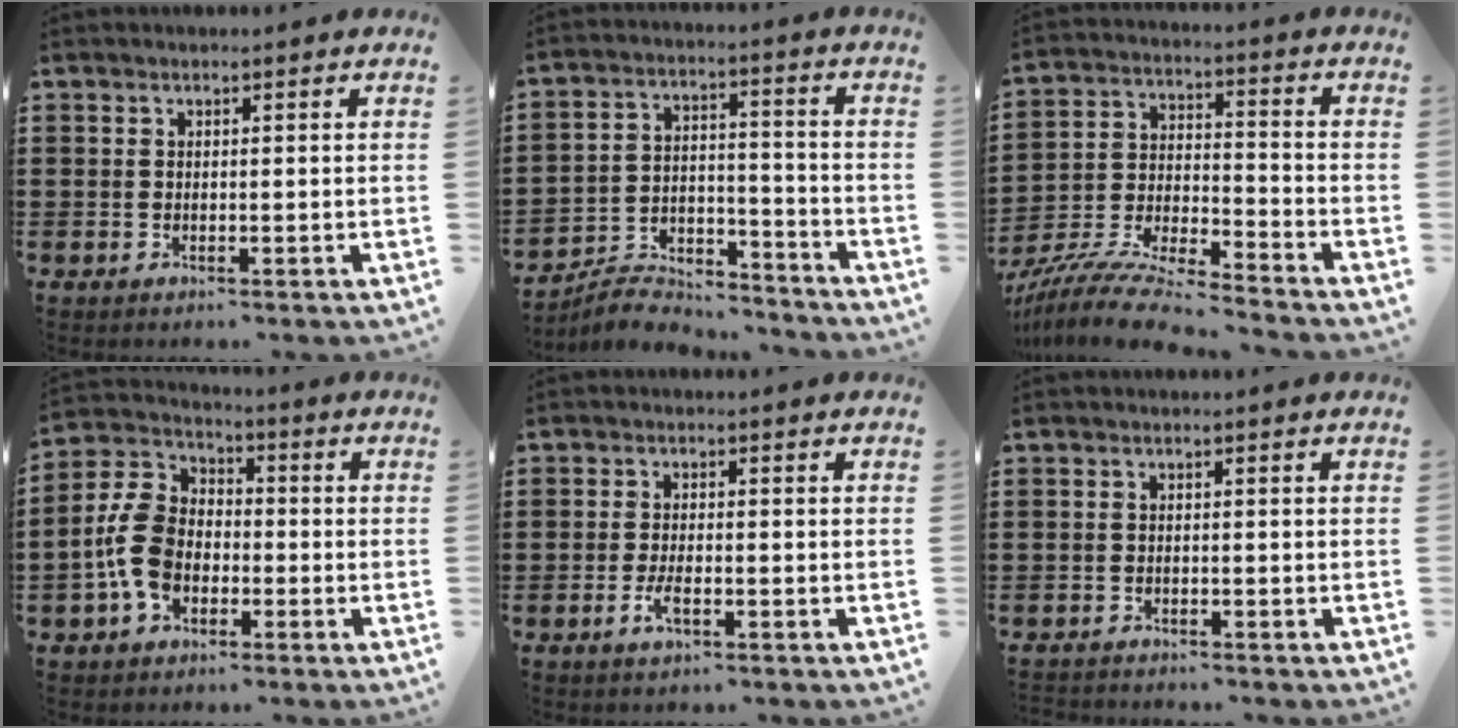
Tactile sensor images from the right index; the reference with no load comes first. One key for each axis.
{"total": 6.0, "fx": -5.7, "fy": 1.5, "fz": 0.8, "tx": -0.027, "ty": 0.012, "tz": -0.117}
{"total": 10.0, "fx": -9.4, "fy": 0.3, "fz": 3.4, "tx": -0.076, "ty": 0.003, "tz": -0.189}
{"total": 9.9, "fx": -2.4, "fy": 7.1, "fz": 6.4, "tx": -0.172, "ty": 0.011, "tz": -0.052}
{"total": 2.7, "fx": -1.2, "fy": 0.8, "fz": 2.2, "tx": -0.045, "ty": -0.002, "tz": -0.024}
{"total": 1.0, "fx": -1.0, "fy": 0.1, "fz": -0.1, "tx": -0.002, "ty": 0.002, "tz": -0.021}